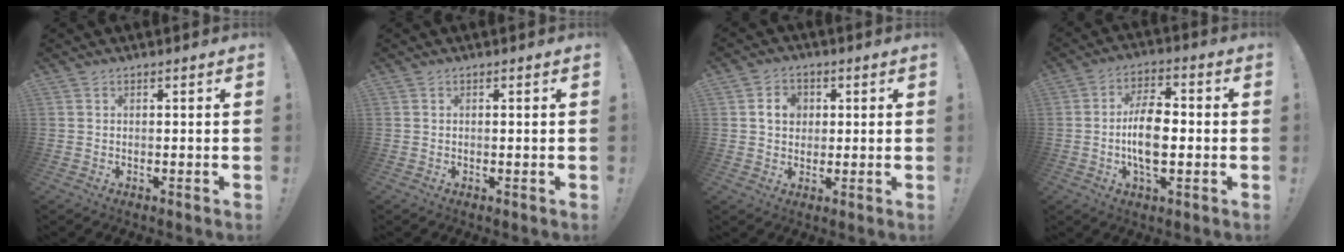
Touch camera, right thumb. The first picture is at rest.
{"total": 0.0}
{"total": 6.4, "force": [1.3, 5.4, 3.3], "torque": [-0.047, 0.008, 0.022]}
{"total": 11.6, "force": [-1.8, 6.1, 9.7], "torque": [-0.178, 0.005, -0.034]}